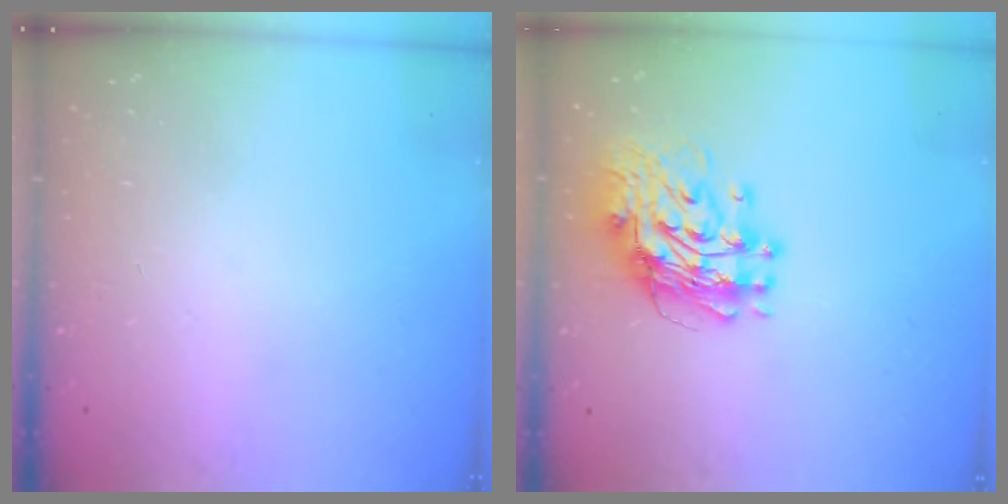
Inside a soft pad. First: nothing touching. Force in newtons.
{"total": 11.7, "press": 11.7, "slide": 1.1}